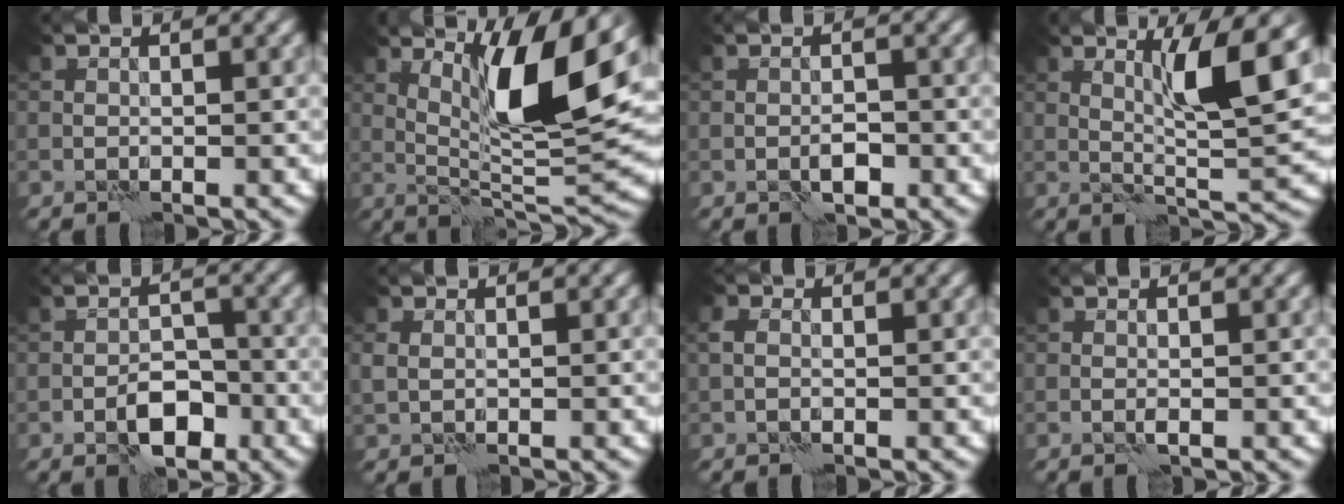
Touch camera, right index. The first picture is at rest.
{"total": 9.3, "force": [3.2, 1.7, 8.5], "torque": [-0.138, -0.013, 0.060]}
{"total": 1.6, "force": [-0.9, 0.6, 1.2], "torque": [-0.020, 0.003, -0.014]}
{"total": 6.2, "force": [2.2, 0.6, 5.8], "torque": [-0.102, -0.006, 0.040]}
{"total": 3.9, "force": [-2.1, 1.9, 2.7], "torque": [-0.036, 0.007, -0.034]}
{"total": 1.4, "force": [0.1, 1.1, 0.8], "torque": [-0.018, 0.000, 0.005]}
{"total": 1.1, "force": [-0.2, 0.6, 0.8], "torque": [-0.020, 0.005, -0.009]}
{"total": 0.6, "force": [-0.3, 0.0, 0.5], "torque": [-0.013, 0.000, -0.006]}